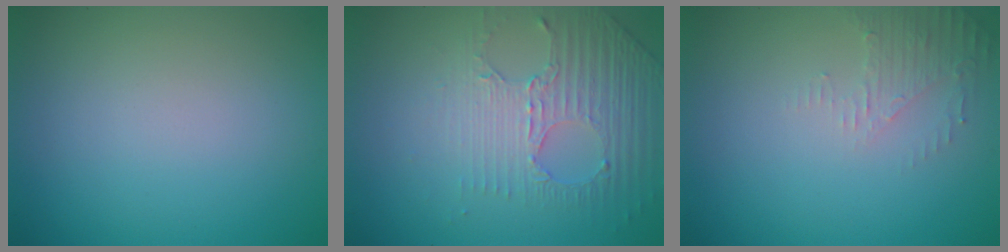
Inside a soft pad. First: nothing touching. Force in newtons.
{"total": 4.6, "press": 3.0, "slide": 3.4}
{"total": 1.9, "press": 1.8, "slide": 0.4}